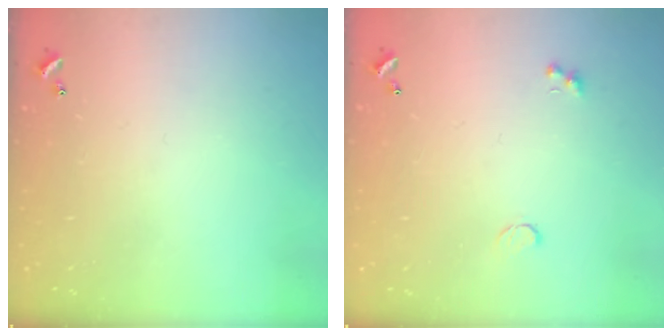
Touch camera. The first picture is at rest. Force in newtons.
{"total": 0.6, "press": 0.4, "slide": 0.4}